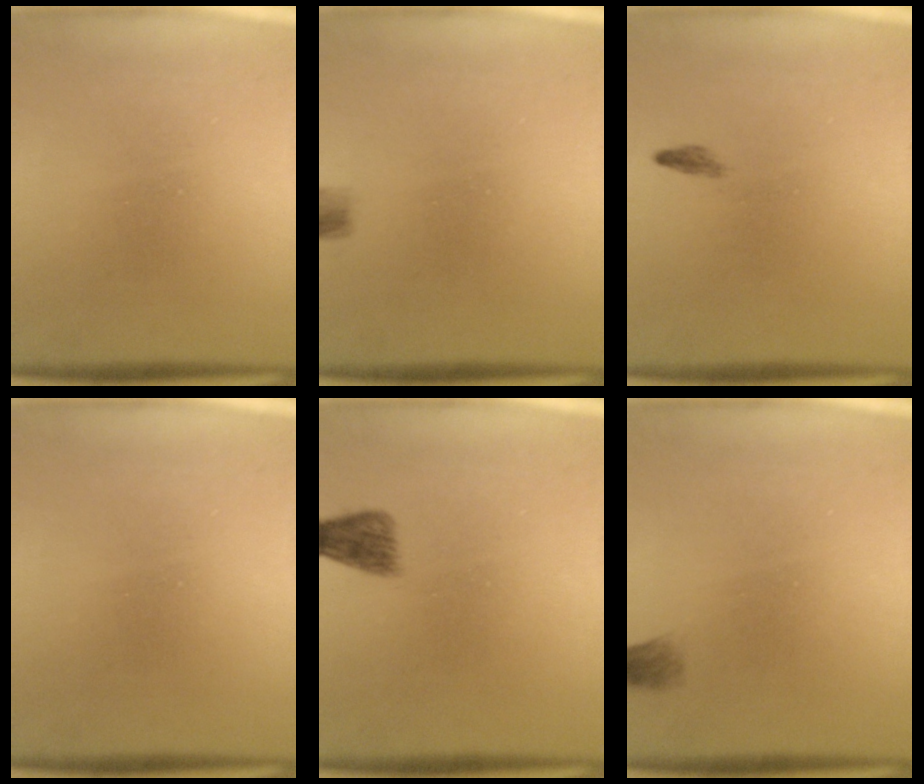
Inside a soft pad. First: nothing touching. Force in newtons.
{"total": 1.6}
{"total": 0.5}
{"total": 0.0}
{"total": 2.1}
{"total": 1.1}